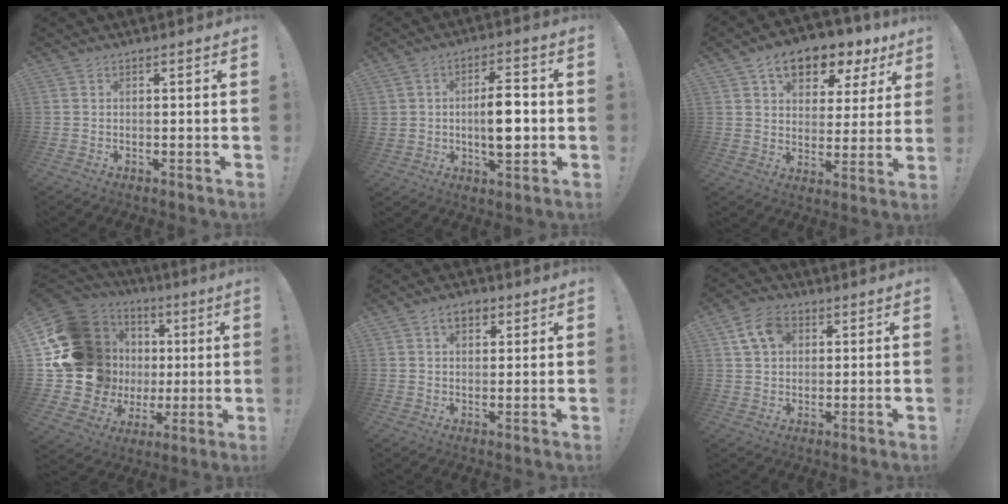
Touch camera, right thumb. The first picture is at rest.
{"total": 10.4, "force": [-1.0, 6.4, 8.2], "torque": [-0.124, 0.013, -0.017]}
{"total": 11.5, "force": [7.2, 6.5, 6.1], "torque": [-0.087, -0.047, 0.128]}
{"total": 22.7, "force": [3.9, 19.1, 11.7], "torque": [-0.206, -0.042, 0.140]}
{"total": 4.8, "force": [2.0, 3.1, 3.1], "torque": [-0.037, 0.001, 0.032]}
{"total": 9.0, "force": [3.5, 6.4, 5.2], "torque": [-0.089, 0.005, 0.070]}